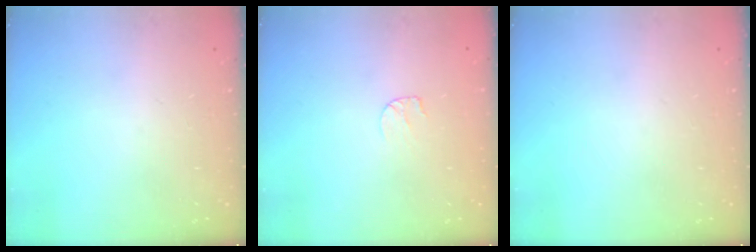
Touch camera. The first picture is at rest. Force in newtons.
{"total": 3.8, "press": 3.8, "slide": 0.4}
{"total": 0.0}